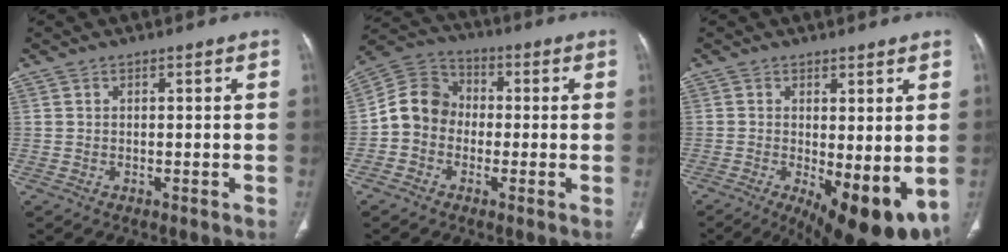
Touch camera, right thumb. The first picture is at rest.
{"total": 9.1, "force": [-1.4, 7.9, 4.2], "torque": [-0.061, 0.037, -0.042]}
{"total": 14.1, "force": [-3.4, 5.3, 12.6], "torque": [-0.172, -0.025, -0.031]}